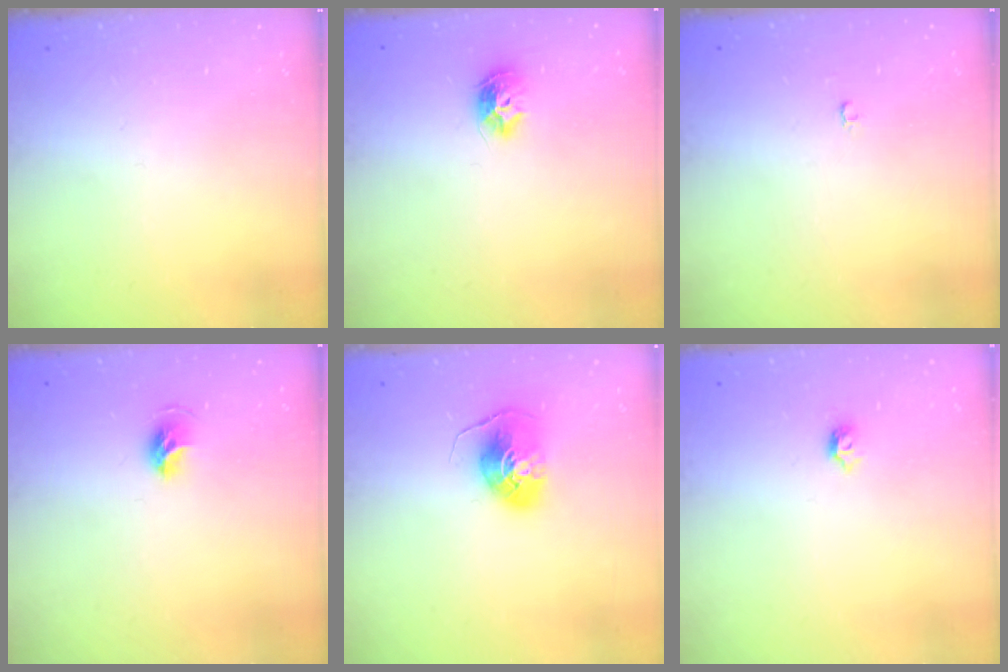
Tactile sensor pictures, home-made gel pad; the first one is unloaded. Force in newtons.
{"total": 8.8, "press": 8.8, "slide": 0.2}
{"total": 2.0, "press": 2.0, "slide": 0.4}
{"total": 6.7, "press": 6.7, "slide": 0.9}
{"total": 8.4, "press": 8.3, "slide": 0.7}
{"total": 3.8, "press": 3.7, "slide": 0.8}